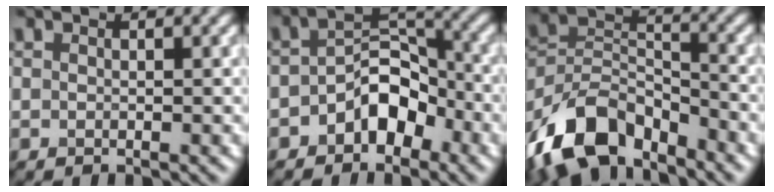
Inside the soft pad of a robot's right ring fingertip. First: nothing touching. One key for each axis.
{"total": 4.6, "fx": -2.3, "fy": 2.8, "fz": 2.9, "tx": -0.037, "ty": 0.015, "tz": -0.044}
{"total": 11.1, "fx": -7.4, "fy": 5.7, "fz": 6.0, "tx": -0.110, "ty": 0.000, "tz": -0.153}